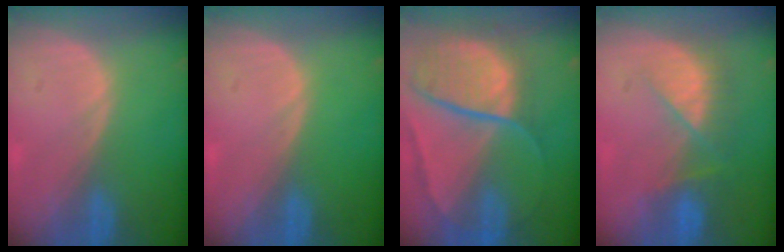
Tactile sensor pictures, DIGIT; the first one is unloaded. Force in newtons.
{"total": 0.0}
{"total": 10.7, "press": 8.9, "slide": 5.9}
{"total": 7.5, "press": 6.7, "slide": 3.4}